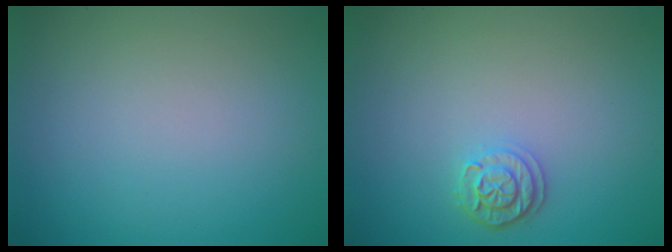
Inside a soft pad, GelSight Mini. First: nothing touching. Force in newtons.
{"total": 2.1, "press": 1.9, "slide": 0.9}